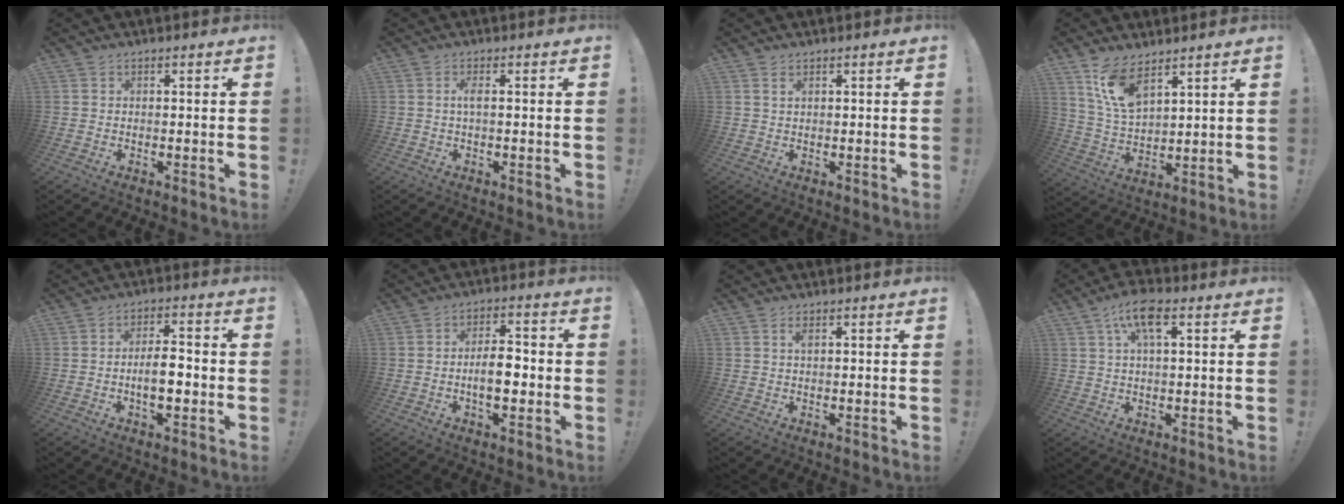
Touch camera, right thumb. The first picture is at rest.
{"total": 2.2, "force": [0.0, 0.3, 2.2], "torque": [-0.048, 0.006, -0.002]}
{"total": 1.5, "force": [0.8, 0.6, 1.1], "torque": [-0.024, 0.001, 0.015]}
{"total": 11.1, "force": [7.6, 4.7, 6.4], "torque": [-0.137, -0.032, 0.149]}
{"total": 7.5, "force": [-2.2, 3.1, 6.5], "torque": [-0.110, 0.006, -0.043]}
{"total": 8.2, "force": [-2.0, 4.0, 6.8], "torque": [-0.111, 0.008, -0.042]}
{"total": 1.5, "force": [0.6, 0.5, 1.3], "torque": [-0.029, 0.002, 0.009]}
{"total": 8.6, "force": [3.7, 3.1, 7.1], "torque": [-0.123, 0.001, 0.064]}